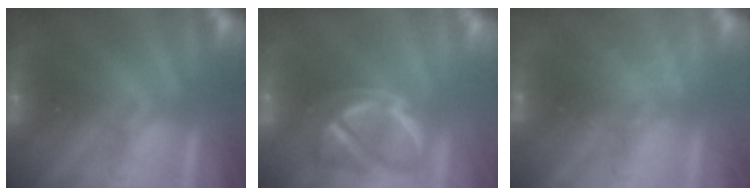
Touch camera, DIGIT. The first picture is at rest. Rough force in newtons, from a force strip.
{"total": 4.0}
{"total": 2.1}